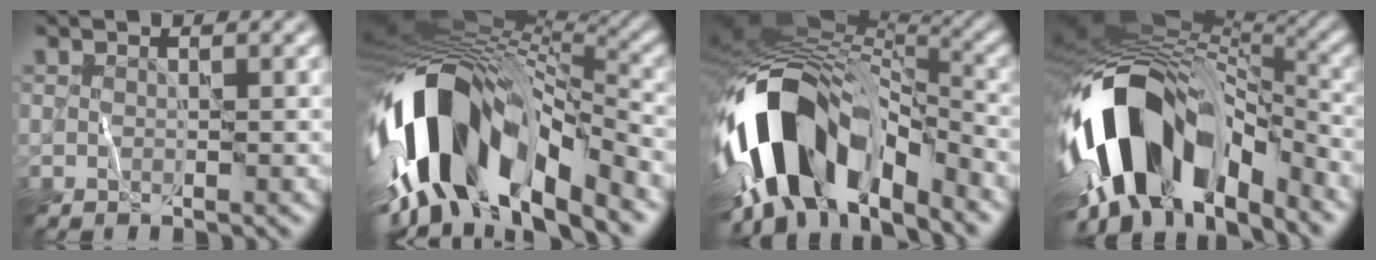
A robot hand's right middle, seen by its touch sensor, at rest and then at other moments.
{"total": 15.1, "force": [-5.1, 7.0, 12.4], "torque": [-0.222, 0.004, -0.089]}
{"total": 14.5, "force": [-6.4, 7.6, 10.5], "torque": [-0.196, 0.013, -0.118]}
{"total": 16.1, "force": [-6.3, 8.8, 11.9], "torque": [-0.213, -0.005, -0.104]}